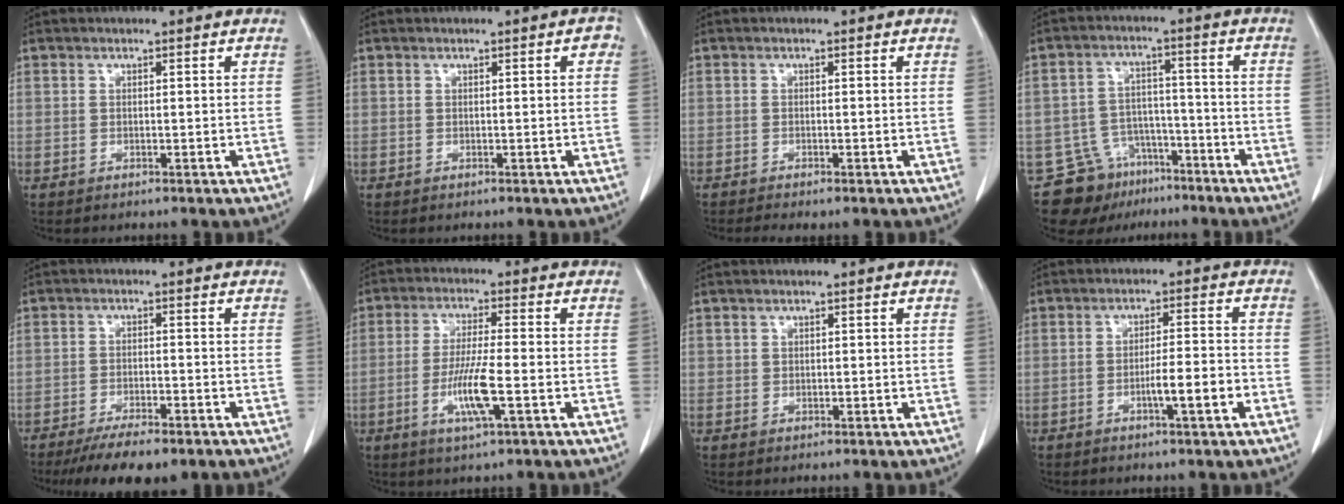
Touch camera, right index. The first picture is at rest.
{"total": 1.1, "force": [0.2, 0.3, 1.0], "torque": [-0.010, 0.005, 0.002]}
{"total": 2.5, "force": [-2.1, 0.3, 1.4], "torque": [-0.015, -0.006, -0.026]}
{"total": 9.2, "force": [-6.7, 6.2, 1.5], "torque": [-0.025, 0.031, -0.100]}
{"total": 8.9, "force": [-6.8, 1.9, 5.5], "torque": [-0.081, -0.014, -0.101]}
{"total": 7.5, "force": [-2.3, 0.2, 7.1], "torque": [-0.139, -0.009, -0.043]}
{"total": 0.5, "force": [0.3, 0.4, 0.0], "torque": [0.007, 0.003, 0.005]}
{"total": 5.1, "force": [-2.1, 0.1, 4.7], "torque": [-0.071, 0.000, -0.032]}